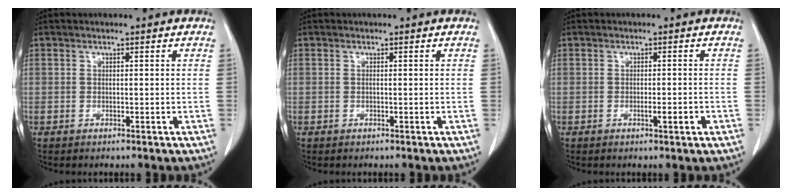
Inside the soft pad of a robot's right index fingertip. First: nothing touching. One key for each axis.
{"total": 0.0}
{"total": 1.9, "fx": -0.7, "fy": 0.1, "fz": 1.7, "tx": -0.028, "ty": -0.003, "tz": -0.010}